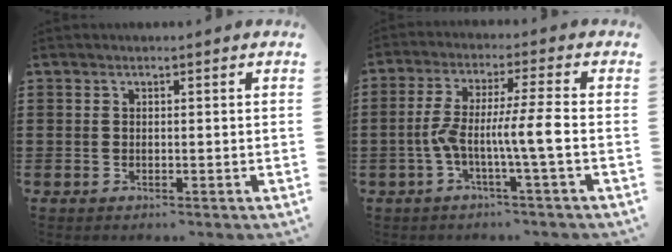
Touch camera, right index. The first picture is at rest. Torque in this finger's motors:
{"motor_torque": [1.70, -0.44, 0.78, 0.21]}